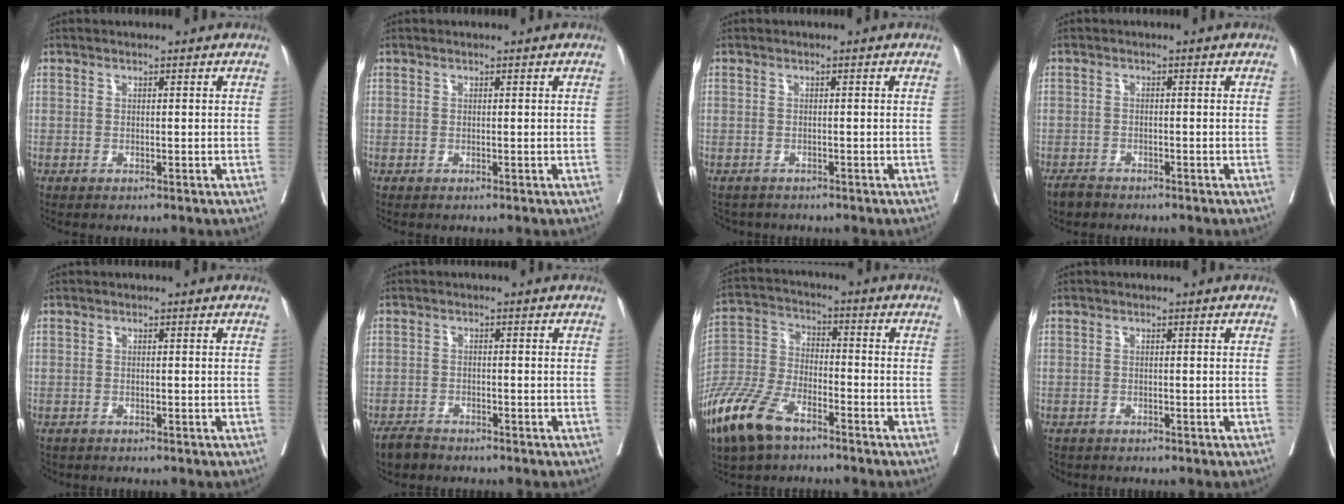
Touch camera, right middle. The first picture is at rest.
{"total": 0.0}
{"total": 3.3, "force": [-2.9, 1.5, 0.2], "torque": [0.000, -0.003, -0.046]}
{"total": 2.4, "force": [-2.1, 1.1, 0.6], "torque": [-0.013, -0.001, -0.034]}
{"total": 1.9, "force": [-1.6, 0.9, 0.3], "torque": [-0.012, -0.004, -0.027]}
{"total": 3.0, "force": [-2.7, 1.2, 0.6], "torque": [-0.012, -0.002, -0.046]}
{"total": 13.0, "force": [-8.8, 5.1, 8.2], "torque": [-0.192, -0.023, -0.178]}
{"total": 2.3, "force": [-2.0, 1.1, 0.4], "torque": [-0.010, -0.004, -0.033]}